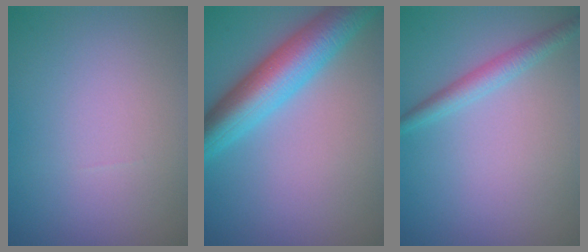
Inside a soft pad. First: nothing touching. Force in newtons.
{"total": 7.5, "press": 7.5, "slide": 0.3}
{"total": 2.2, "press": 2.2, "slide": 0.0}